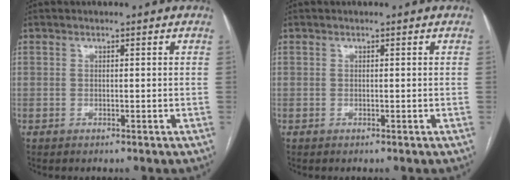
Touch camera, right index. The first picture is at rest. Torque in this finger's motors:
{"motor_torque": [0.00, 0.02, 0.00, 0.00]}